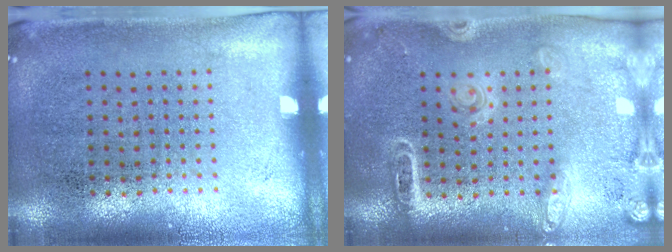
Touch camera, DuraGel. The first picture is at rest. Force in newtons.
{"total": 1.8, "press": 1.7, "slide": 0.6}